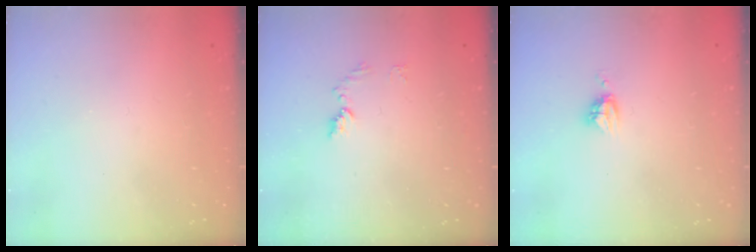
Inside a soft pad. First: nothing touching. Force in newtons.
{"total": 7.2, "press": 7.2, "slide": 0.7}
{"total": 3.8, "press": 3.7, "slide": 0.4}